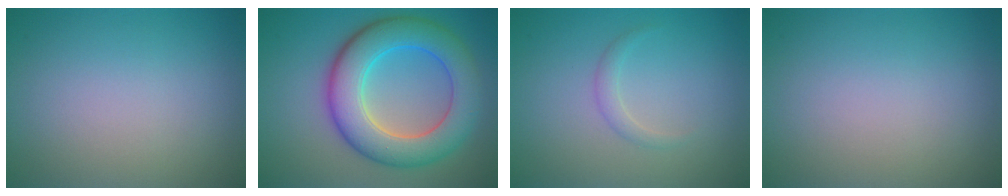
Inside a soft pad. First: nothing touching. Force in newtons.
{"total": 8.7, "press": 8.7, "slide": 0.1}
{"total": 1.1, "press": 1.1, "slide": 0.1}
{"total": 0.0}